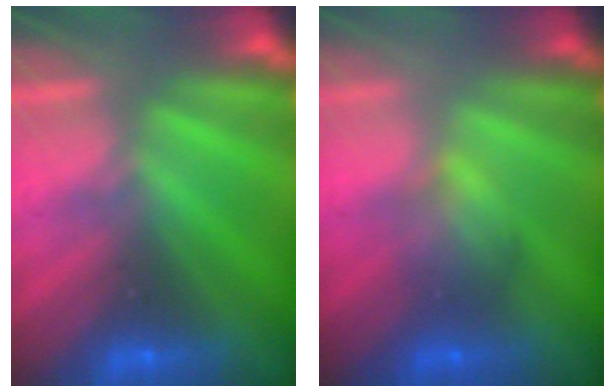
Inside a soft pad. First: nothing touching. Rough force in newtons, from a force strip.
{"total": 2.0}